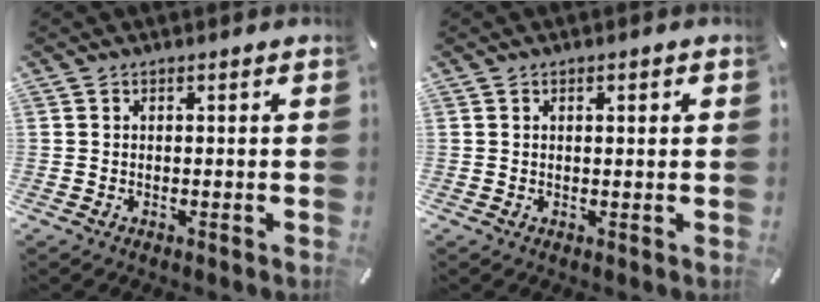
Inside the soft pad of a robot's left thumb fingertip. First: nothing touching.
{"total": 1.1, "force": [0.4, 0.4, 1.0], "torque": [-0.020, 0.003, 0.005]}